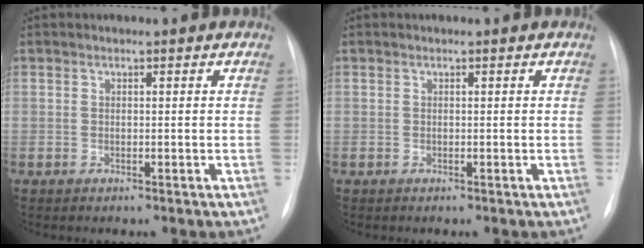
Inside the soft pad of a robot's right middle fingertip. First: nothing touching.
{"total": 0.0}